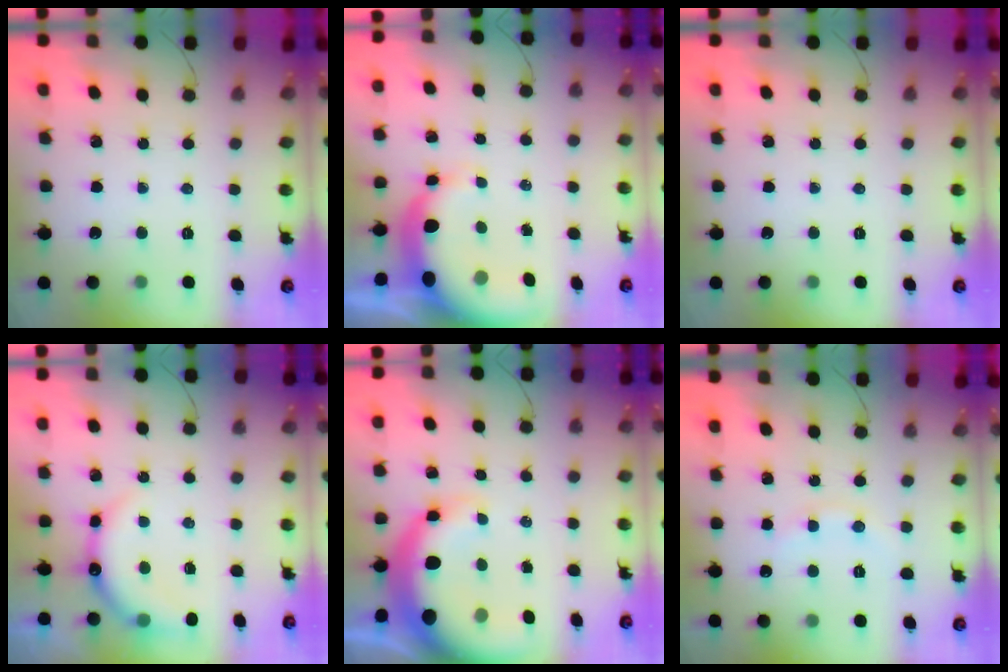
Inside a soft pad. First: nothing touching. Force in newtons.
{"total": 8.1, "press": 7.8, "slide": 2.0}
{"total": 0.0}
{"total": 9.0, "press": 9.0, "slide": 0.9}
{"total": 9.7, "press": 9.4, "slide": 2.6}
{"total": 8.4, "press": 8.3, "slide": 1.3}